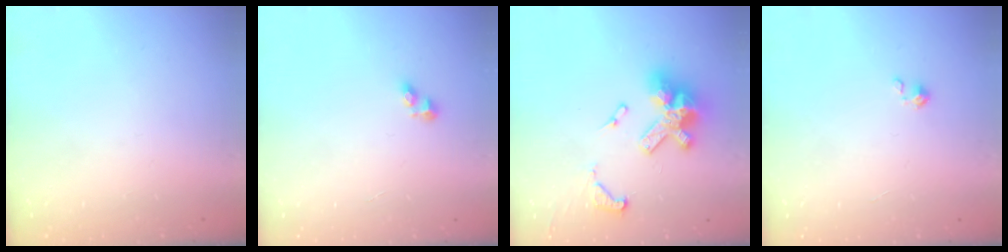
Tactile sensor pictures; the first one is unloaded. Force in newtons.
{"total": 3.0, "press": 3.0, "slide": 0.4}
{"total": 15.4, "press": 15.3, "slide": 1.8}
{"total": 0.0}